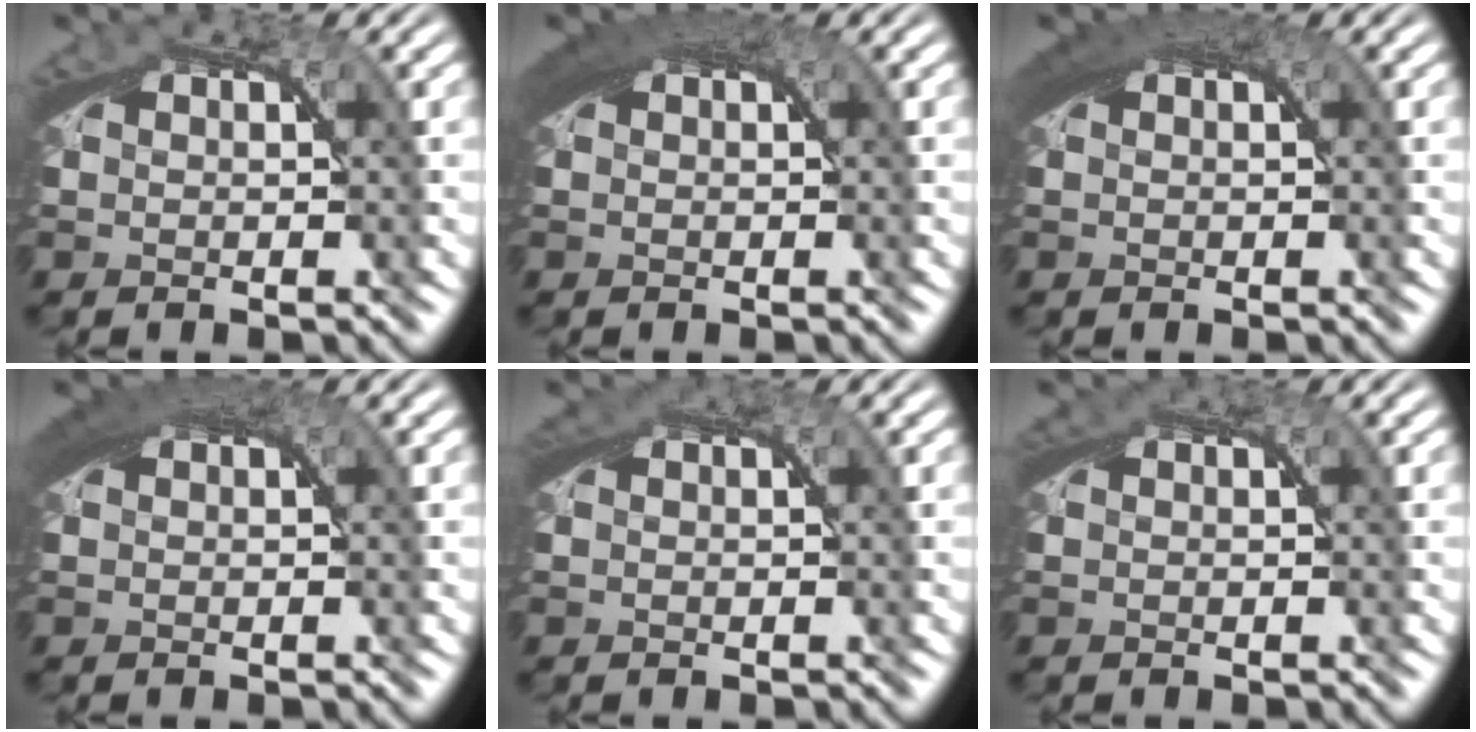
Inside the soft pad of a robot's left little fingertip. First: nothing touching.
{"total": 3.6, "force": [1.6, 1.2, 2.9], "torque": [-0.042, 0.013, 0.021]}
{"total": 3.3, "force": [1.6, 1.1, 2.7], "torque": [-0.038, 0.013, 0.020]}
{"total": 3.3, "force": [1.5, 1.1, 2.6], "torque": [-0.037, 0.013, 0.020]}
{"total": 1.2, "force": [0.6, 0.6, 0.8], "torque": [-0.011, 0.005, 0.007]}
{"total": 0.7, "force": [0.4, 0.4, 0.4], "torque": [-0.006, 0.002, 0.004]}